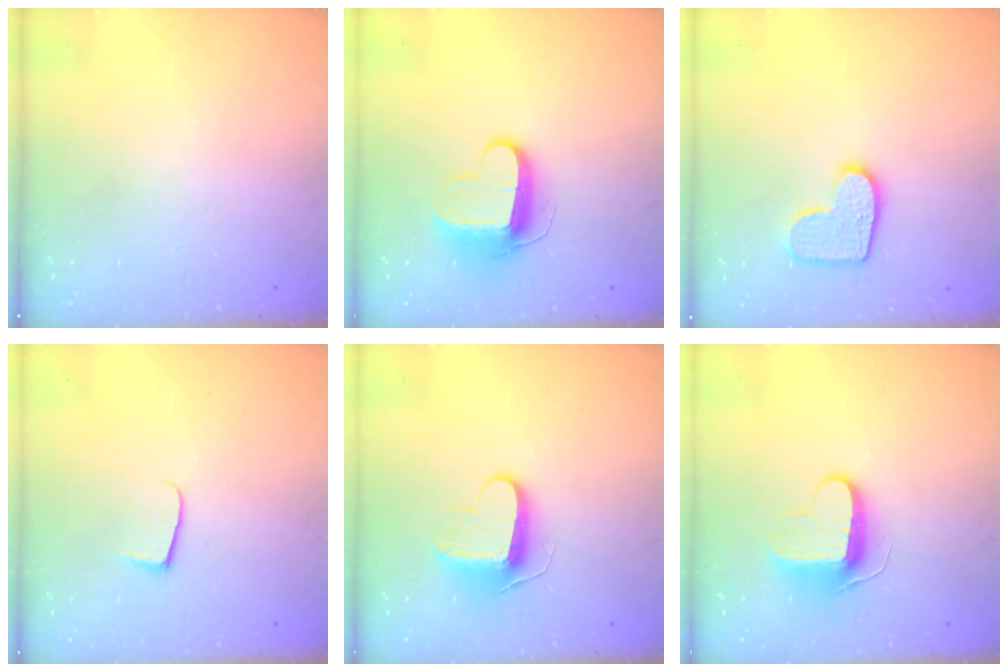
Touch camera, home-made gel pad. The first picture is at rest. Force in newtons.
{"total": 10.3, "press": 10.2, "slide": 1.3}
{"total": 10.9, "press": 10.9, "slide": 0.6}
{"total": 6.2, "press": 6.1, "slide": 0.6}
{"total": 9.5, "press": 9.5, "slide": 0.0}
{"total": 9.6, "press": 9.6, "slide": 0.9}